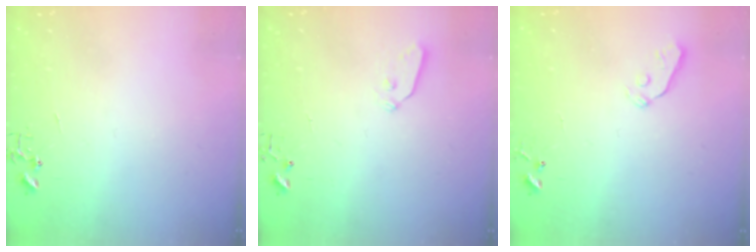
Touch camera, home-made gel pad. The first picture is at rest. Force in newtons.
{"total": 4.3, "press": 4.3, "slide": 0.3}
{"total": 3.2, "press": 3.1, "slide": 0.6}